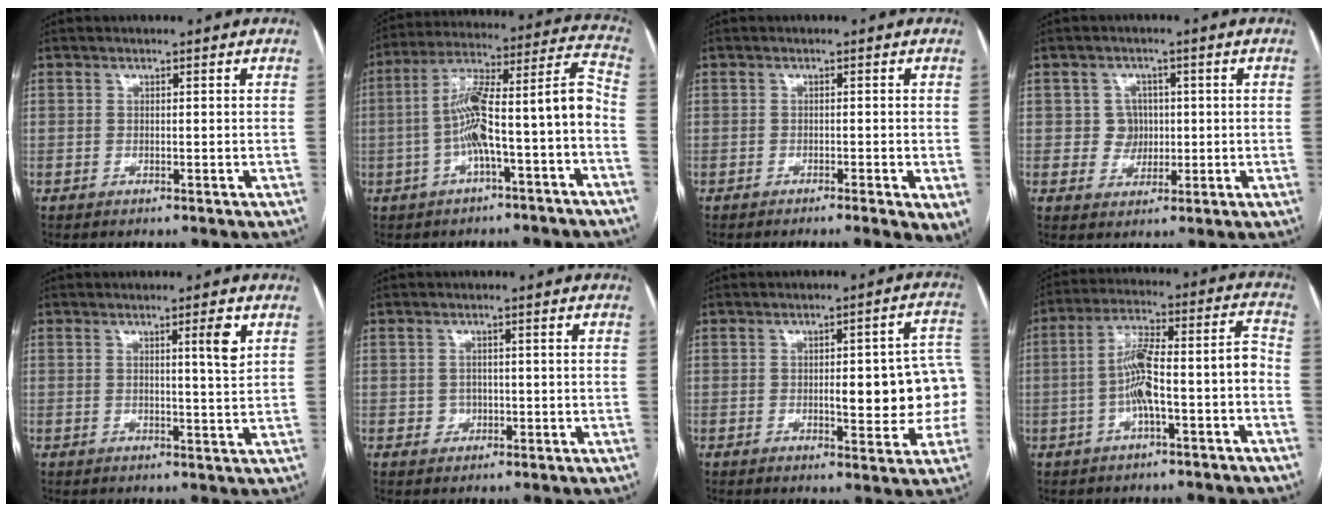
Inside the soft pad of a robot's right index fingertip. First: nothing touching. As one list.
[{"total": 13.9, "force": [-3.8, 1.5, 13.2], "torque": [-0.223, 0.047, -0.057]}, {"total": 4.5, "force": [-2.5, 0.6, 3.7], "torque": [-0.036, -0.012, -0.041]}, {"total": 3.4, "force": [0.3, 3.3, 0.6], "torque": [-0.001, 0.009, 0.007]}, {"total": 3.6, "force": [1.5, -0.2, 3.3], "torque": [-0.048, -0.007, 0.020]}, {"total": 1.6, "force": [-0.4, 1.4, 0.6], "torque": [-0.008, 0.005, -0.002]}, {"total": 12.0, "force": [-1.1, 3.2, 11.5], "torque": [-0.133, 0.026, -0.008]}, {"total": 11.0, "force": [-3.3, 1.9, 10.4], "torque": [-0.181, 0.045, -0.050]}]